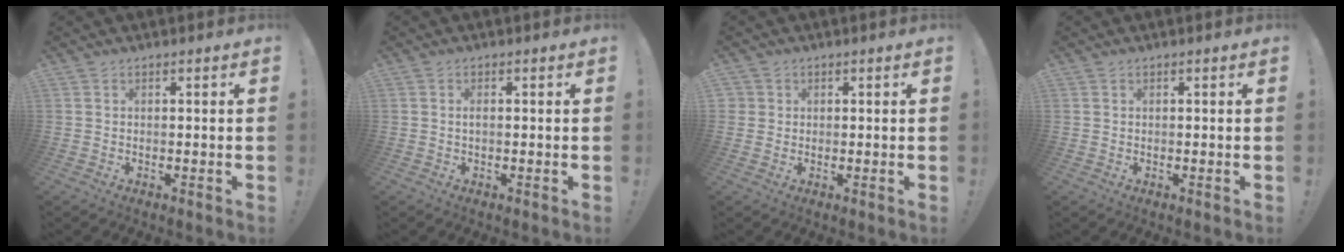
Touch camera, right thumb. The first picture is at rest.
{"total": 0.9, "force": [-0.2, 0.1, 0.9], "torque": [-0.024, 0.006, -0.003]}
{"total": 1.8, "force": [0.5, 1.7, 0.2], "torque": [0.001, -0.002, 0.008]}
{"total": 0.0}